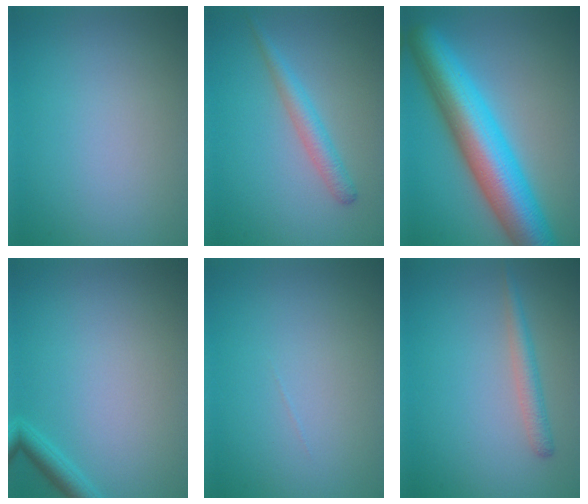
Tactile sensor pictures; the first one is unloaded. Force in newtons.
{"total": 2.3, "press": 2.3, "slide": 0.0}
{"total": 11.0, "press": 11.0, "slide": 0.2}
{"total": 1.7, "press": 1.7, "slide": 0.1}
{"total": 0.0}
{"total": 1.9, "press": 1.9, "slide": 0.0}